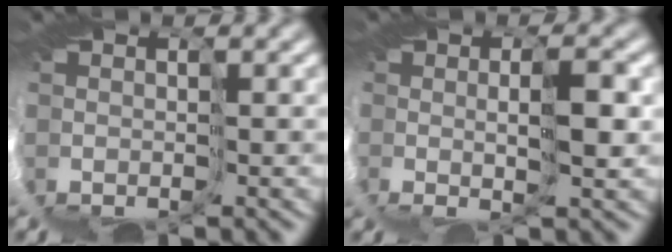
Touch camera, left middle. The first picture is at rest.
{"total": 3.3, "force": [1.4, -0.7, 3.0], "torque": [-0.059, -0.001, 0.024]}